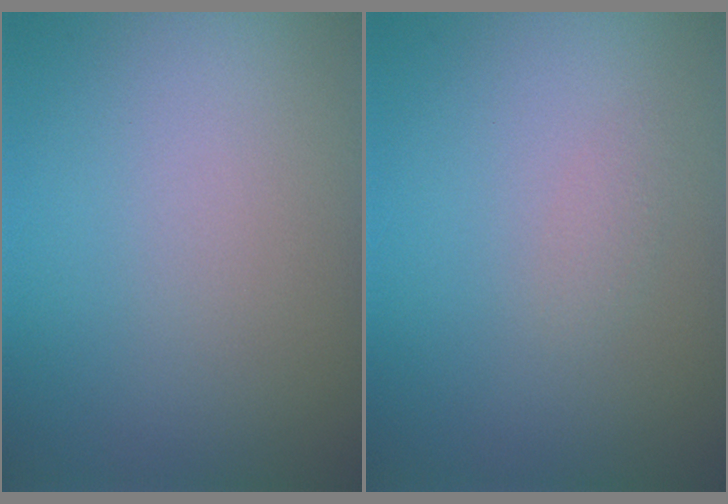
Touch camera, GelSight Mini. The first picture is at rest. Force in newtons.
{"total": 0.6, "press": 0.6, "slide": 0.0}